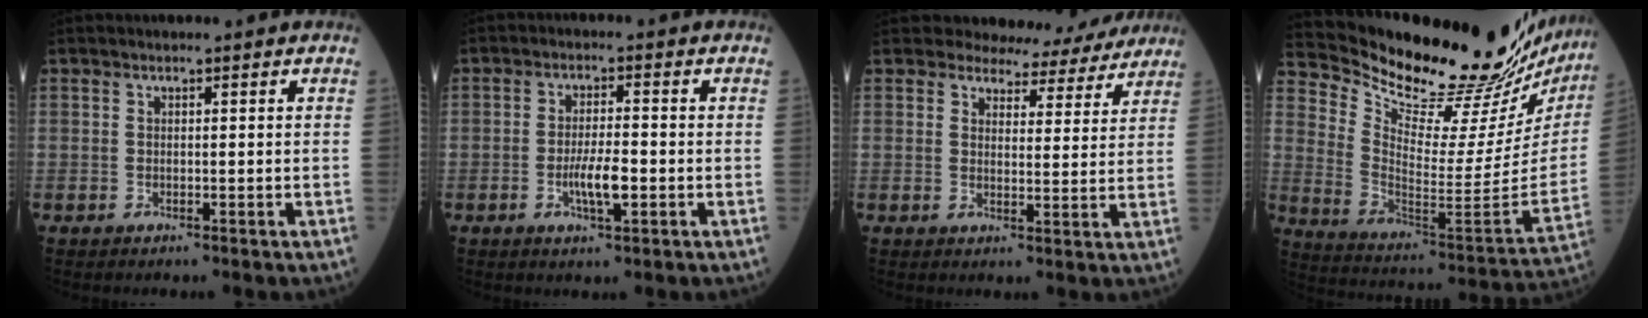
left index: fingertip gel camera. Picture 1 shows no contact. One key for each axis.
{"total": 4.7, "fx": -1.4, "fy": 1.0, "fz": 4.4, "tx": -0.086, "ty": -0.001, "tz": -0.025}
{"total": 10.6, "fx": 10.1, "fy": 3.1, "fz": 1.2, "tx": 0.005, "ty": -0.007, "tz": 0.106}
{"total": 30.2, "fx": 27.7, "fy": 4.0, "fz": 11.2, "tx": -0.190, "ty": -0.117, "tz": 0.375}